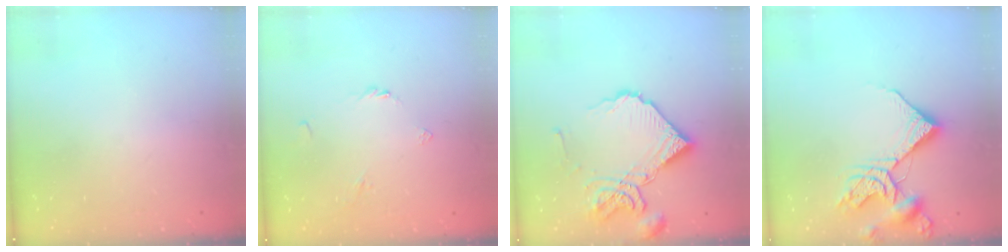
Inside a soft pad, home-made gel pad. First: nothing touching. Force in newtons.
{"total": 2.4, "press": 2.4, "slide": 0.5}
{"total": 15.0, "press": 14.9, "slide": 1.7}
{"total": 11.9, "press": 11.8, "slide": 1.4}